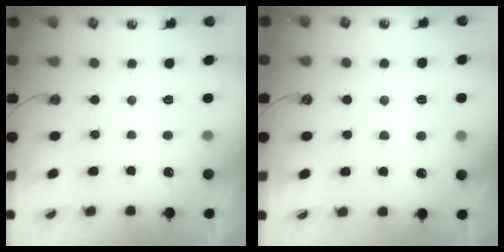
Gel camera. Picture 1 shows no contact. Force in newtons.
{"total": 1.9, "press": 1.8, "slide": 0.5}